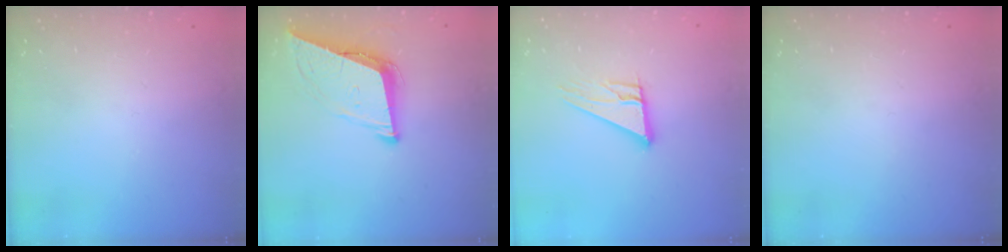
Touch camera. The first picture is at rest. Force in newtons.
{"total": 9.3, "press": 9.0, "slide": 2.3}
{"total": 10.7, "press": 10.7, "slide": 0.7}
{"total": 0.0}